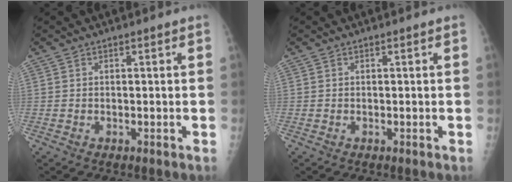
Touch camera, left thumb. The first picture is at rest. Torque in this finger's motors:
{"motor_torque": [0.00, 0.00, -0.02, -0.01, 0.00]}